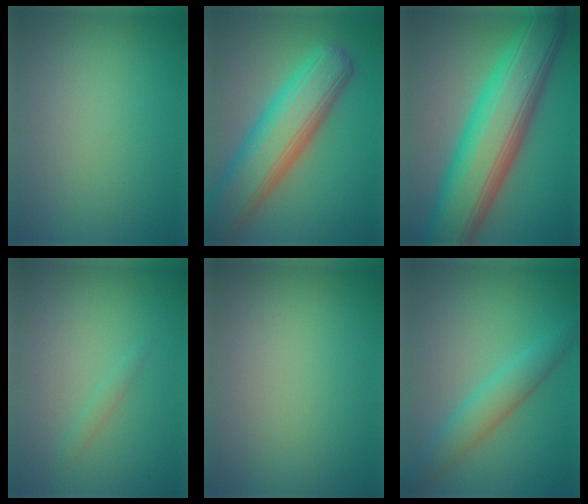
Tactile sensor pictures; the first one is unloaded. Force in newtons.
{"total": 9.9, "press": 9.9, "slide": 0.5}
{"total": 12.4, "press": 12.4, "slide": 0.2}
{"total": 0.8, "press": 0.8, "slide": 0.0}
{"total": 0.0}
{"total": 3.4, "press": 3.4, "slide": 0.2}